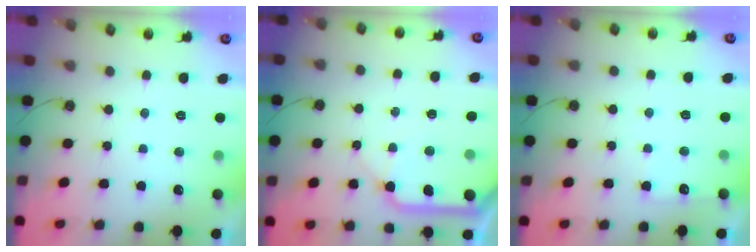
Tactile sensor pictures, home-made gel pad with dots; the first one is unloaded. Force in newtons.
{"total": 12.0, "press": 11.9, "slide": 1.6}
{"total": 4.7, "press": 4.6, "slide": 0.8}